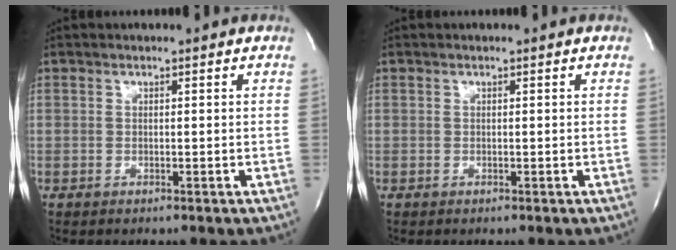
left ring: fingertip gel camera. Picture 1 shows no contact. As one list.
[{"total": 0.0}]